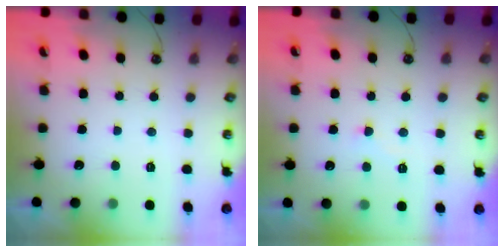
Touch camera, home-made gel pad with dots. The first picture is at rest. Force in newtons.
{"total": 3.3, "press": 3.3, "slide": 0.4}